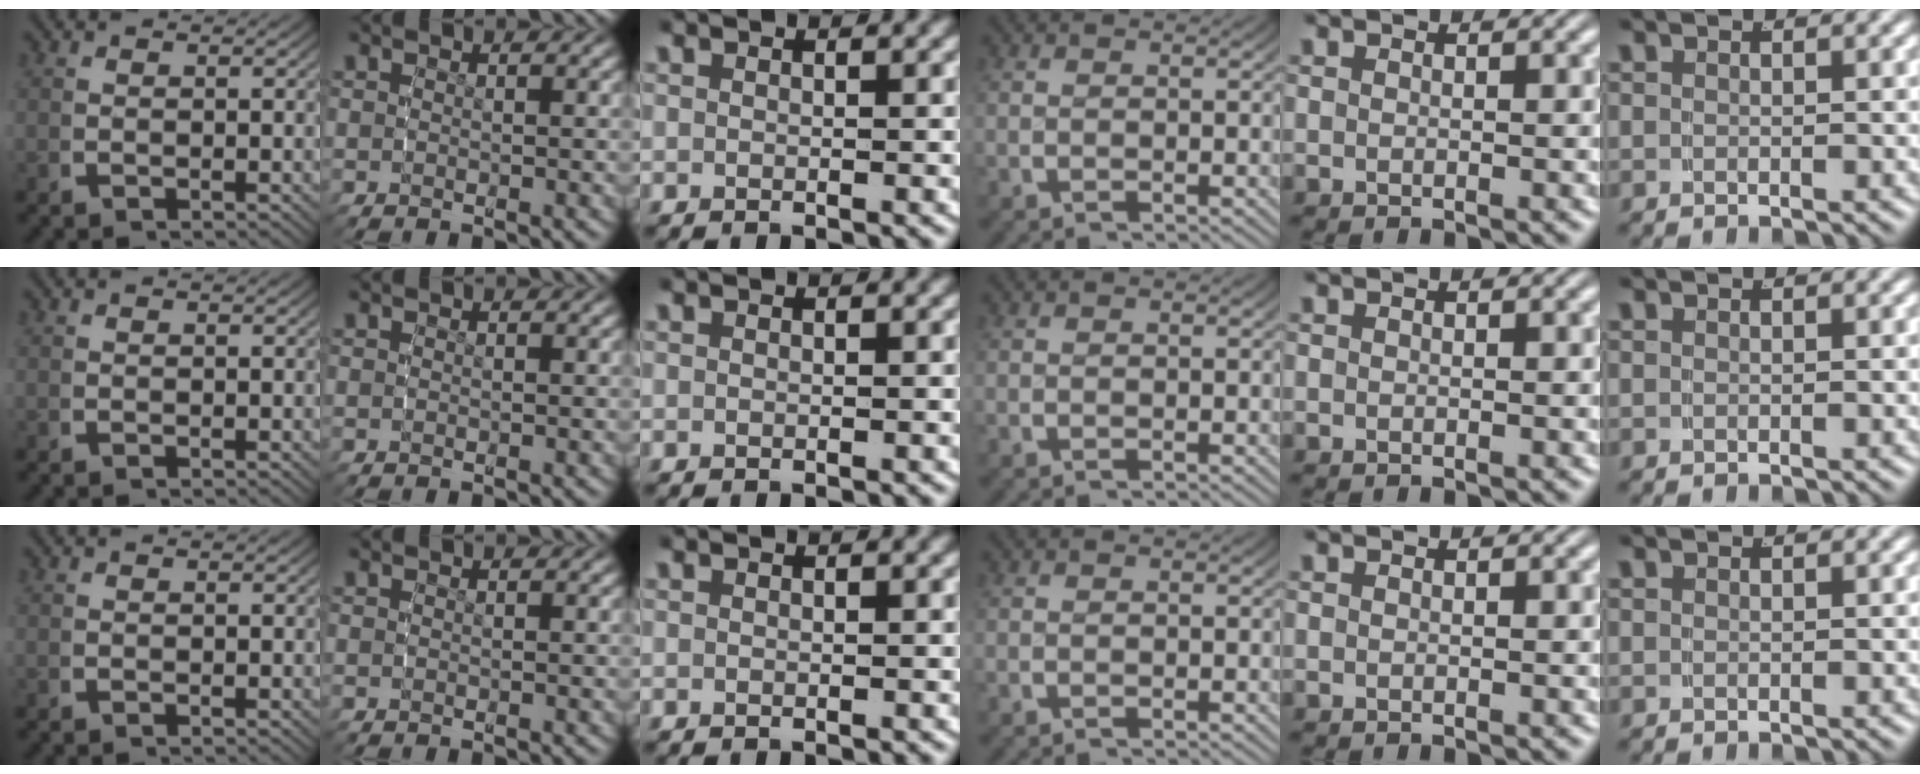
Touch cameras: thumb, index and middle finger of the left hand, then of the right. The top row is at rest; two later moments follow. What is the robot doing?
{"motion": "reach", "object": "shoes"}